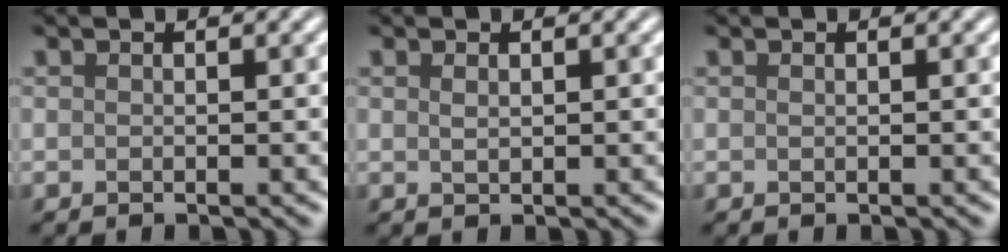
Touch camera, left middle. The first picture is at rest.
{"total": 0.7, "force": [0.4, 0.3, 0.5], "torque": [-0.012, -0.001, 0.009]}
{"total": 0.0}